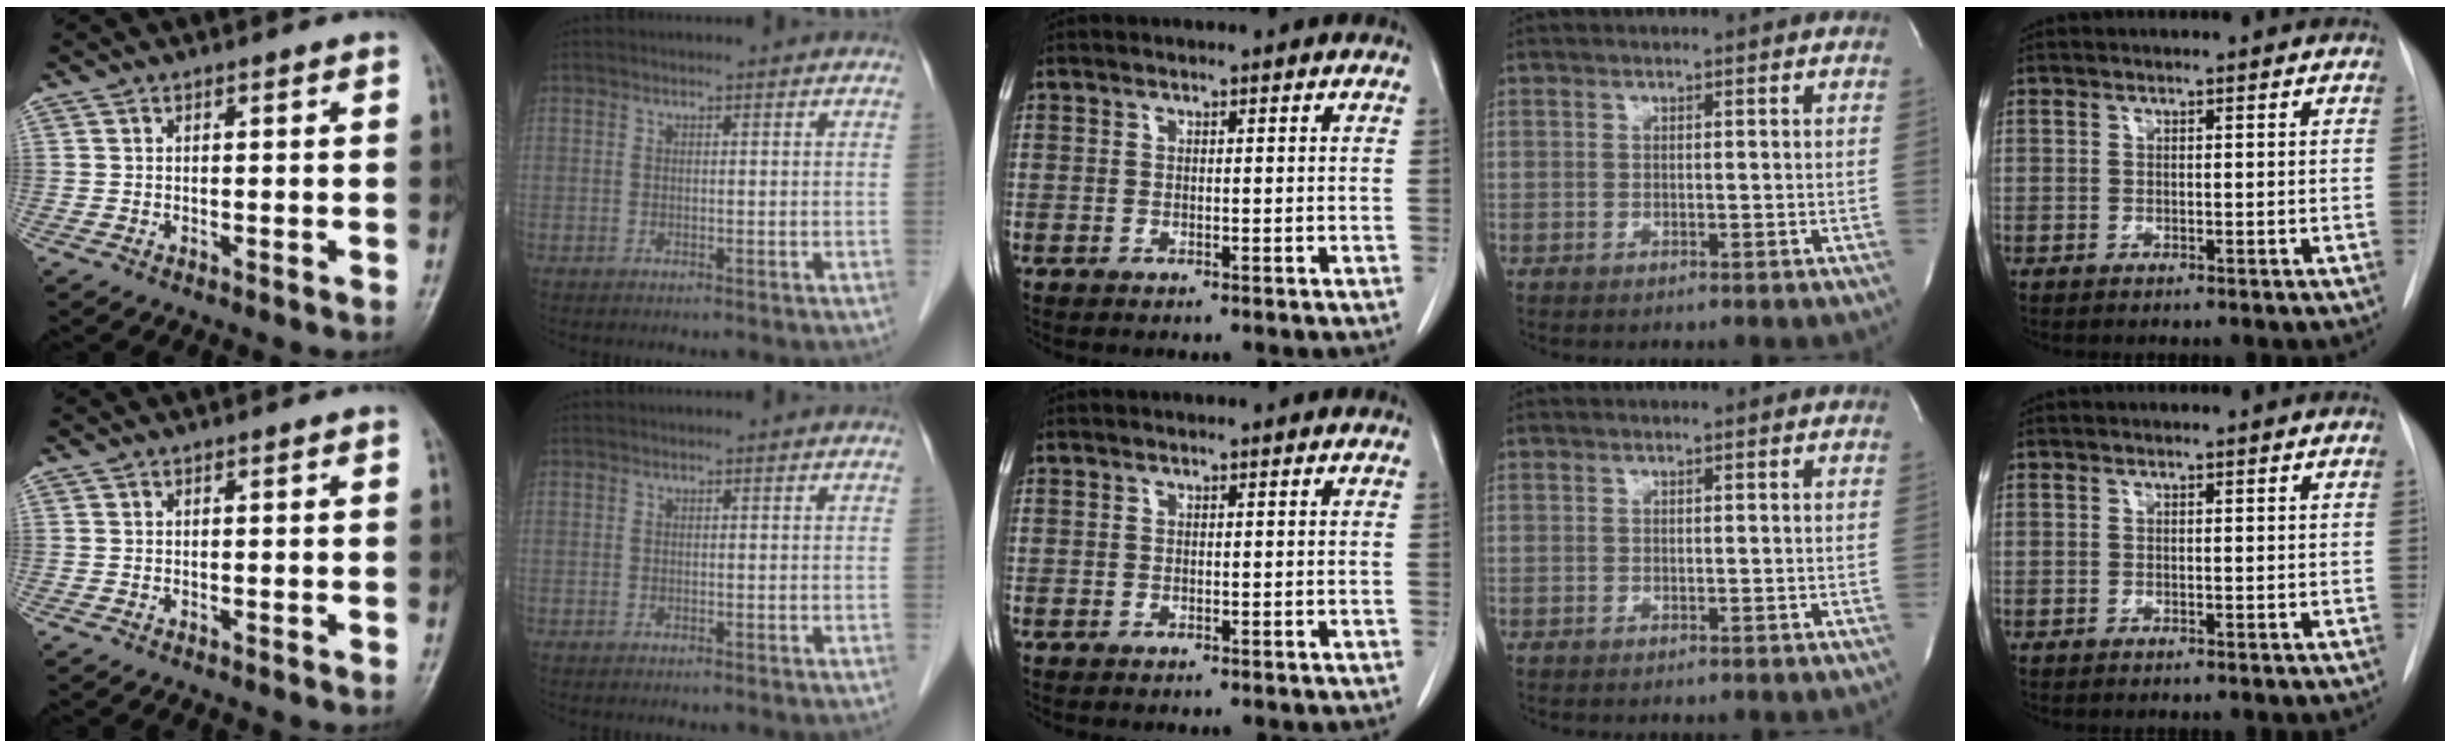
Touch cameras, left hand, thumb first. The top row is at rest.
{}